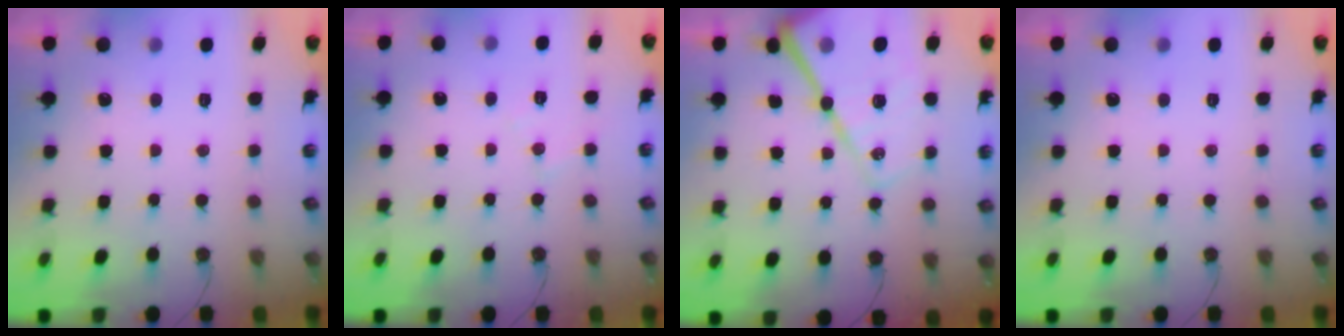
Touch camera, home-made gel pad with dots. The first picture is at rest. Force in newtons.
{"total": 6.0, "press": 5.9, "slide": 1.0}
{"total": 24.6, "press": 24.4, "slide": 3.0}
{"total": 0.0}